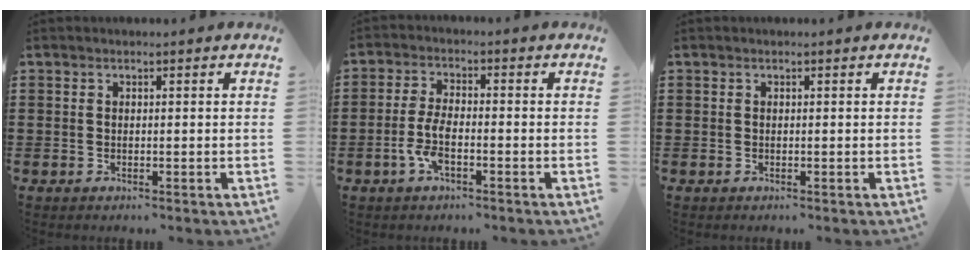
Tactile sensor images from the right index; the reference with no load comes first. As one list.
[{"total": 4.9, "force": [-1.8, 1.7, 4.2], "torque": [-0.100, -0.001, -0.042]}, {"total": 0.0}]